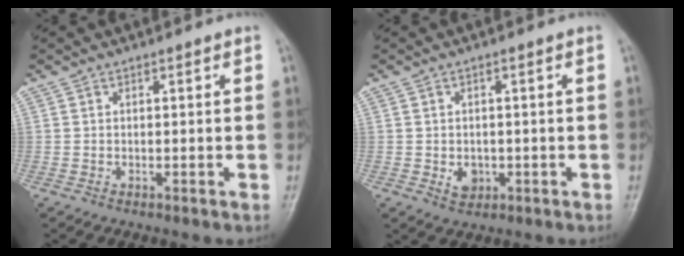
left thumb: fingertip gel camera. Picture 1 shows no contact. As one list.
[{"total": 3.1, "force": [-0.7, 2.4, 1.7], "torque": [-0.016, 0.001, -0.003]}]